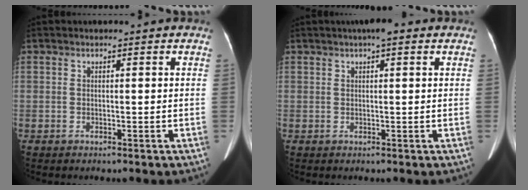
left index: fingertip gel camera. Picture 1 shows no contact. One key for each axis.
{"total": 3.0, "fx": 1.7, "fy": 0.6, "fz": 2.4, "tx": -0.036, "ty": 0.016, "tz": 0.022}